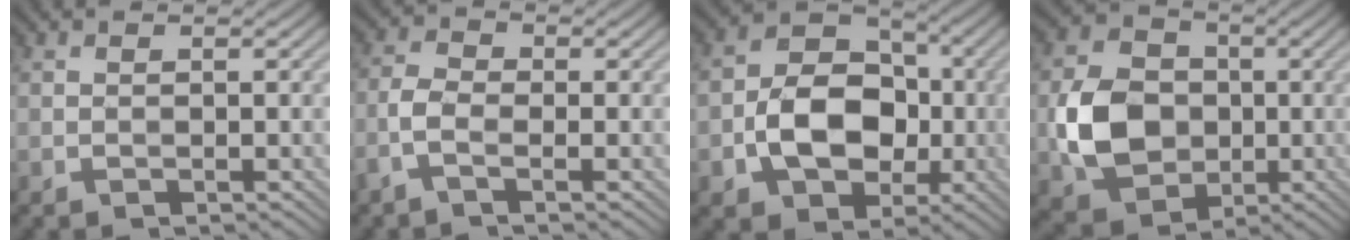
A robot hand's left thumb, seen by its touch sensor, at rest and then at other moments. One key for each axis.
{"total": 3.3, "fx": -1.5, "fy": 1.5, "fz": 2.5, "tx": -0.068, "ty": 0.008, "tz": -0.042}
{"total": 10.3, "fx": -2.3, "fy": 7.6, "fz": 6.6, "tx": -0.124, "ty": -0.003, "tz": -0.048}
{"total": 10.1, "fx": -1.2, "fy": 8.2, "fz": 5.8, "tx": -0.142, "ty": 0.001, "tz": -0.025}